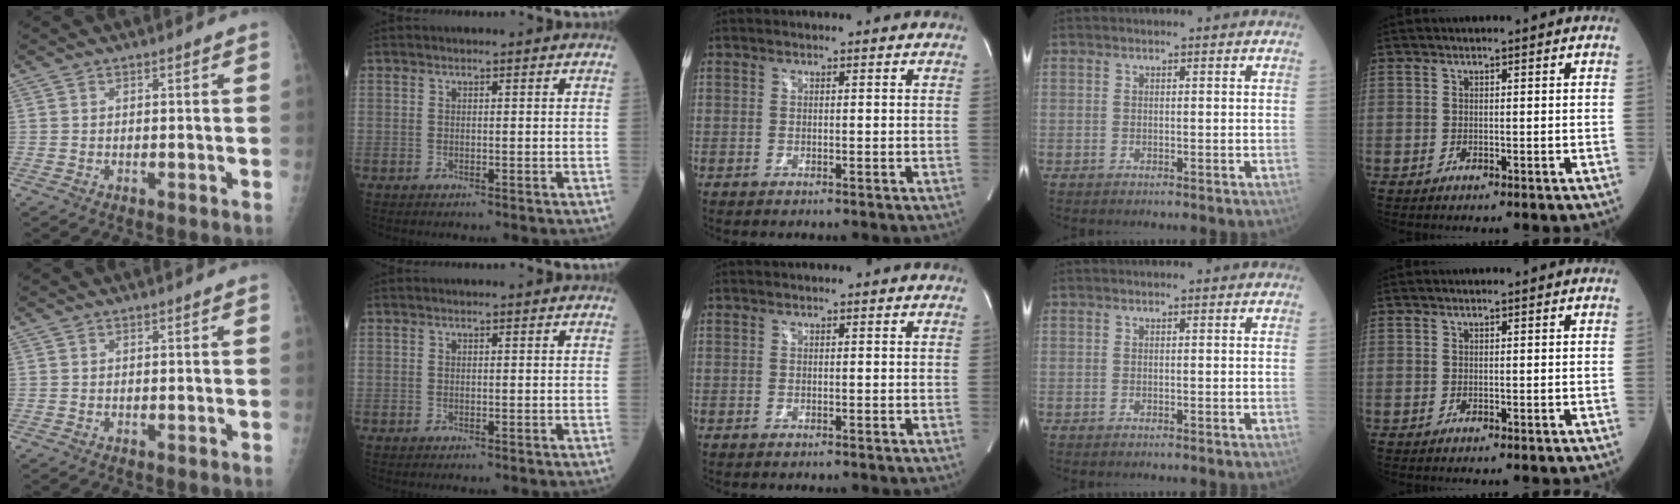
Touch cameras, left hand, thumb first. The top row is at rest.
{}